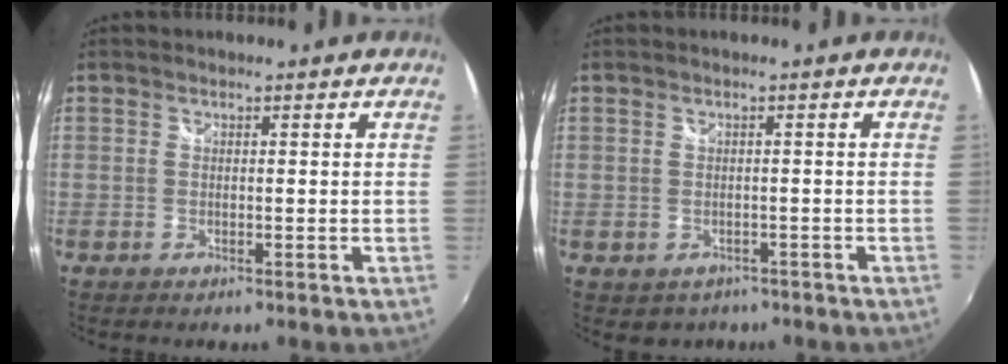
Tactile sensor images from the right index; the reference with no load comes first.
{"total": 2.9, "force": [-1.4, 2.5, 0.6], "torque": [-0.017, -0.002, -0.014]}